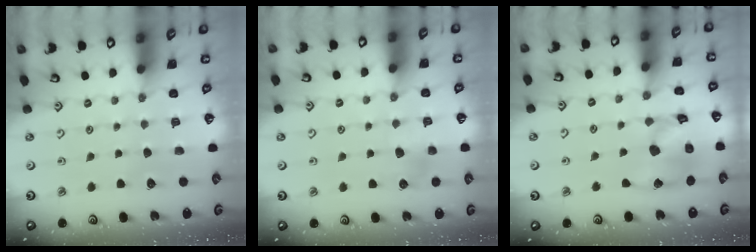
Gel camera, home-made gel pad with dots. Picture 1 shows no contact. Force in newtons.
{"total": 4.0, "press": 3.9, "slide": 0.8}
{"total": 14.4, "press": 14.2, "slide": 2.2}